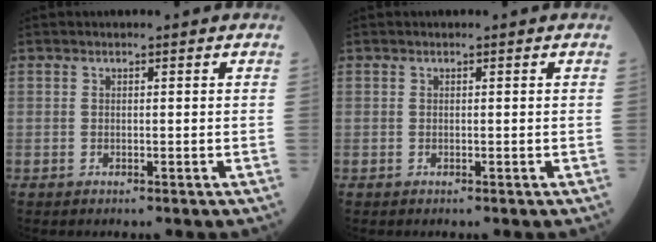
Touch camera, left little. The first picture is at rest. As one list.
[{"total": 0.0}]